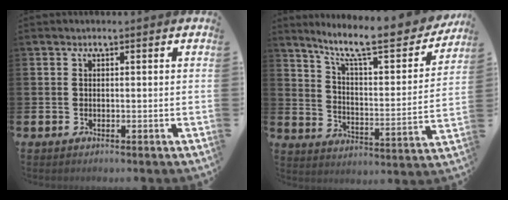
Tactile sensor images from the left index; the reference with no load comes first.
{"total": 11.1, "force": [9.3, 2.2, 5.6], "torque": [-0.118, -0.065, 0.149]}